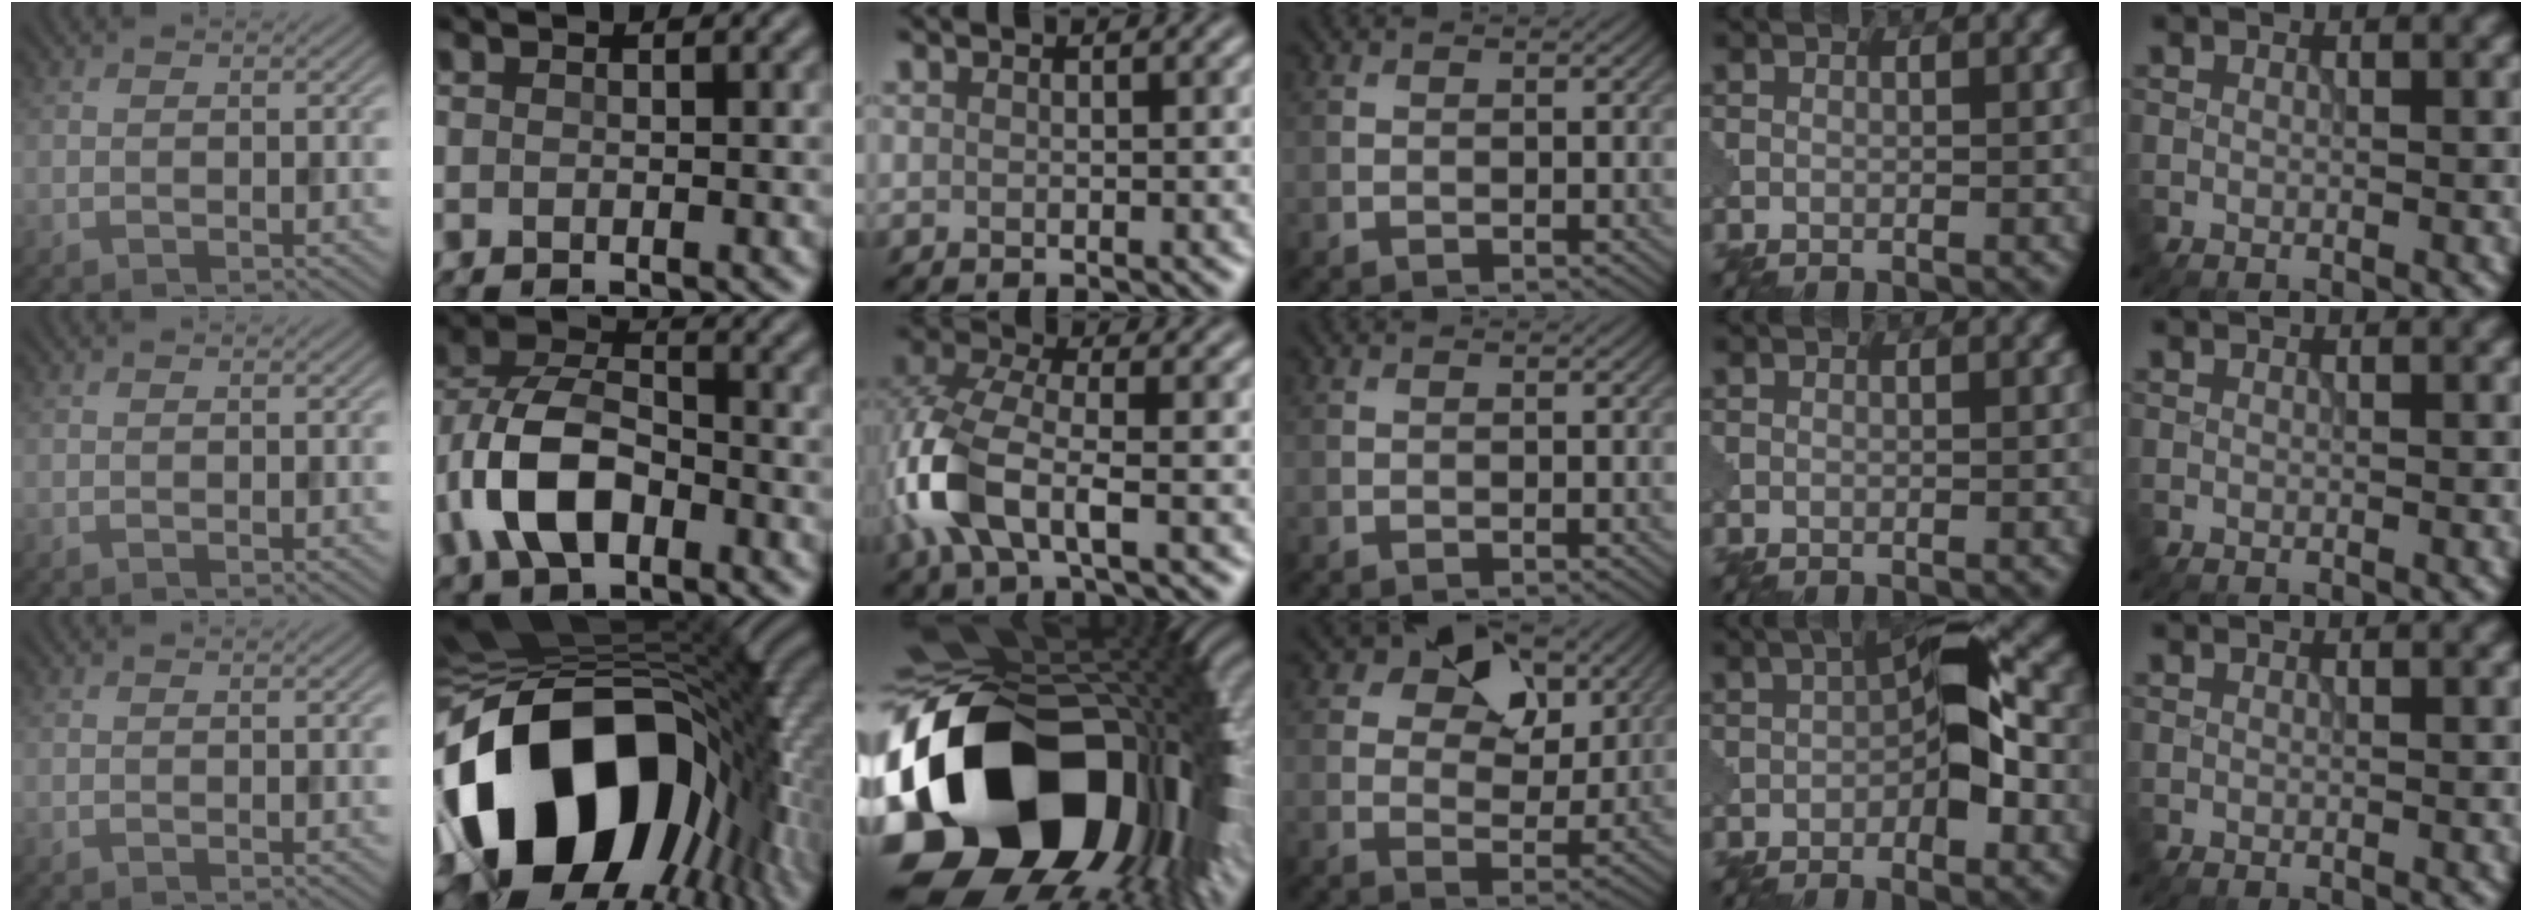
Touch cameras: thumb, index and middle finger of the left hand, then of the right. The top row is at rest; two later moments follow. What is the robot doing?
{"motion": "disassemble", "object": "puzzle pieces"}